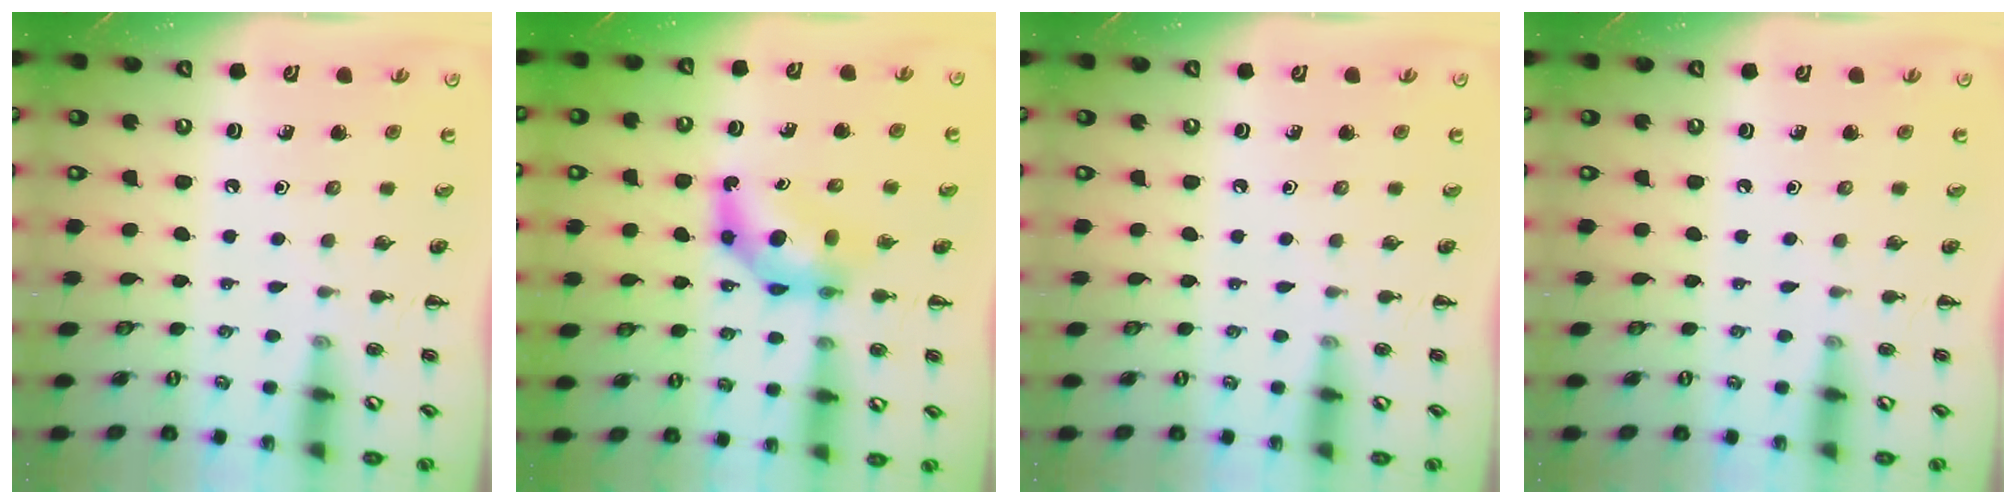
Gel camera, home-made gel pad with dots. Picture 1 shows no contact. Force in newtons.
{"total": 7.0, "press": 6.8, "slide": 1.4}
{"total": 0.0}
{"total": 0.0}